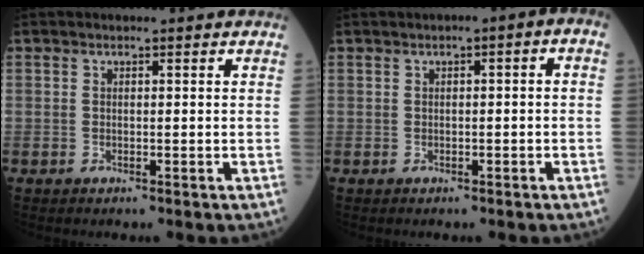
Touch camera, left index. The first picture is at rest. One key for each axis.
{"total": 2.4, "fx": 0.1, "fy": 0.6, "fz": 2.4, "tx": -0.027, "ty": 0.010, "tz": -0.004}